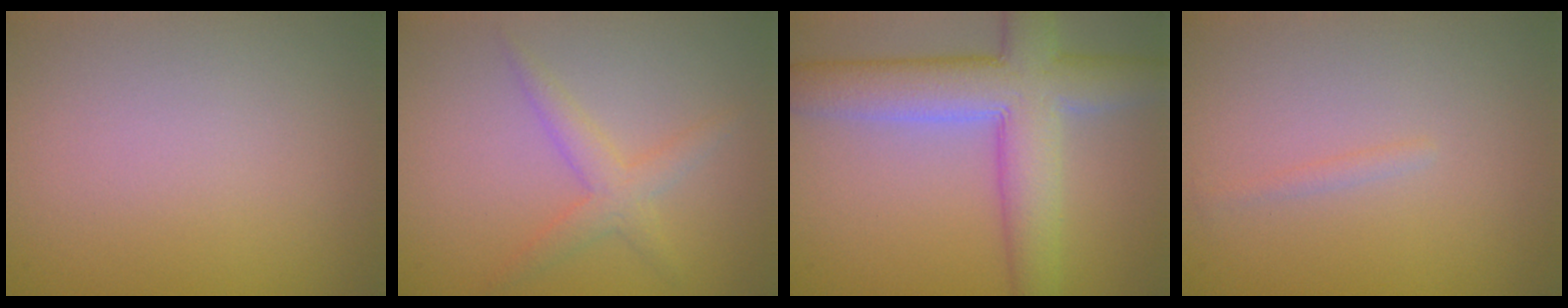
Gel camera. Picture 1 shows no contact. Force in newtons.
{"total": 2.4, "press": 2.4, "slide": 0.1}
{"total": 8.6, "press": 8.6, "slide": 0.5}
{"total": 0.6, "press": 0.6, "slide": 0.0}